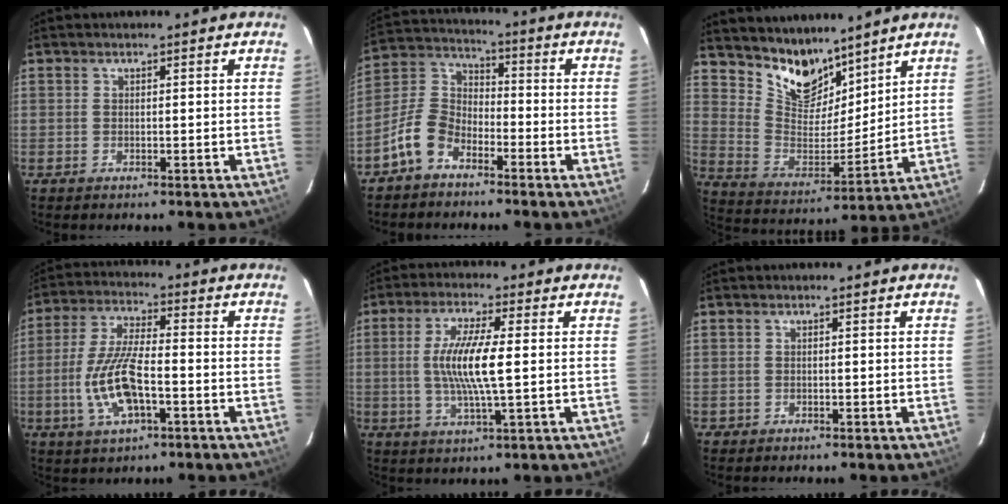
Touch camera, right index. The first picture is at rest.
{"total": 8.8, "force": [-5.8, 5.2, 4.2], "torque": [-0.096, 0.027, -0.120]}
{"total": 12.1, "force": [9.8, 5.9, 4.0], "torque": [-0.080, -0.004, 0.192]}
{"total": 12.2, "force": [-3.6, 4.4, 10.8], "torque": [-0.226, -0.002, -0.066]}
{"total": 9.8, "force": [0.2, 1.3, 9.7], "torque": [-0.187, -0.003, 0.003]}
{"total": 1.0, "force": [-0.3, 1.0, -0.1], "torque": [0.001, 0.003, -0.001]}